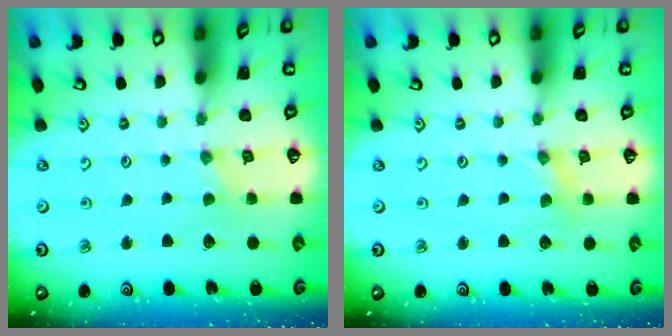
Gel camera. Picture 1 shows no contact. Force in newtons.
{"total": 1.5, "press": 1.4, "slide": 0.2}